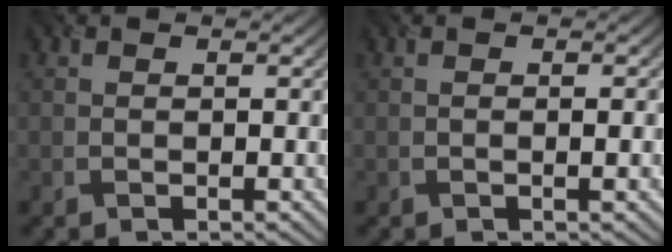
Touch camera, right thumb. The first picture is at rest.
{"total": 1.3, "force": [-0.2, 0.1, 1.3], "torque": [-0.020, 0.001, -0.002]}